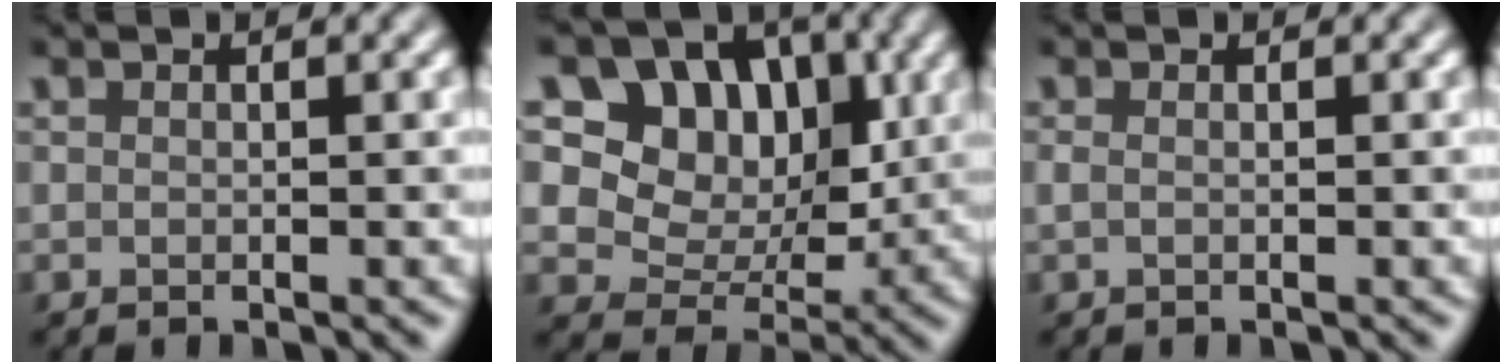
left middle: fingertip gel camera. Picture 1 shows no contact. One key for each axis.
{"total": 8.5, "fx": 2.8, "fy": 6.9, "fz": 4.2, "tx": -0.066, "ty": 0.003, "tz": 0.034}
{"total": 0.6, "fx": 0.0, "fy": 0.2, "fz": 0.5, "tx": -0.011, "ty": 0.001, "tz": -0.001}